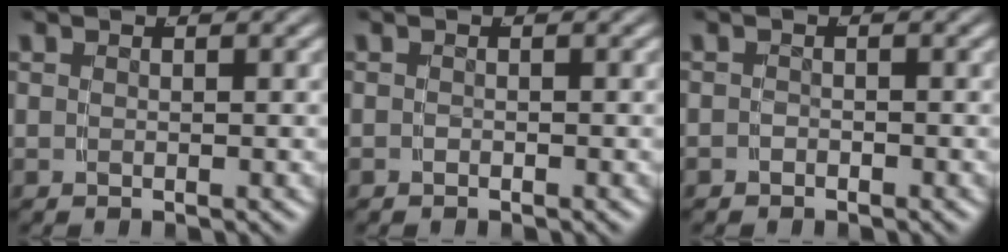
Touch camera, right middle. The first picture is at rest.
{"total": 0.5, "force": [-0.5, -0.2, 0.0], "torque": [-0.003, -0.005, -0.005]}
{"total": 1.0, "force": [-0.9, 0.2, -0.2], "torque": [-0.001, -0.010, -0.011]}